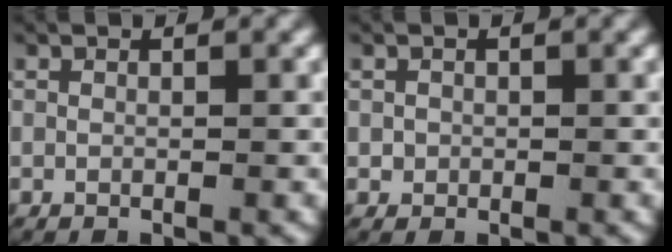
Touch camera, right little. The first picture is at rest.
{"total": 0.8, "force": [-0.1, 0.8, 0.0], "torque": [0.000, 0.001, -0.003]}